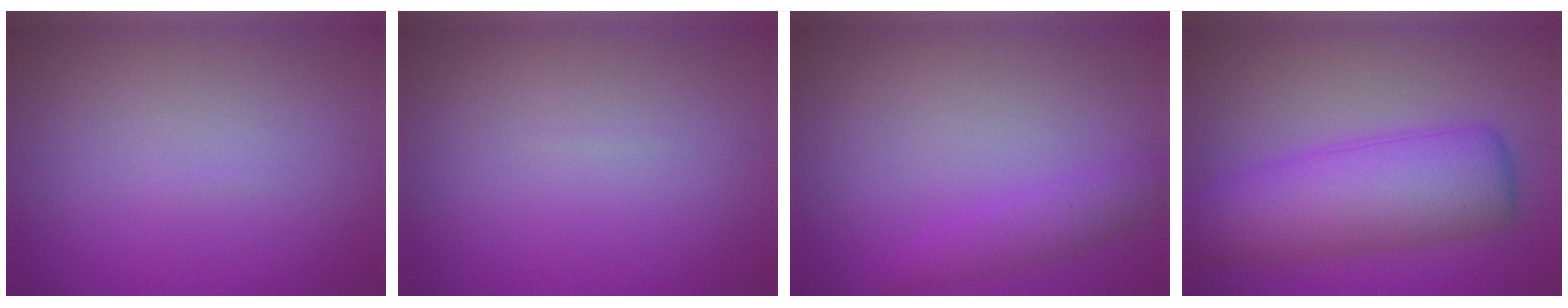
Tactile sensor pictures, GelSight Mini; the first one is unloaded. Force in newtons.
{"total": 0.0}
{"total": 2.2, "press": 2.2, "slide": 0.2}
{"total": 6.7, "press": 6.7, "slide": 0.1}